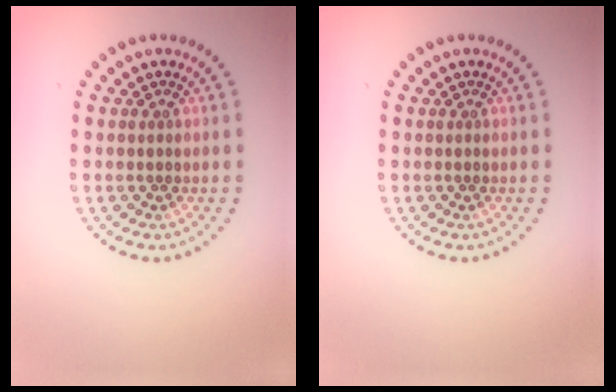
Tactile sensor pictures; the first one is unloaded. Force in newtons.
{"total": 0.0}